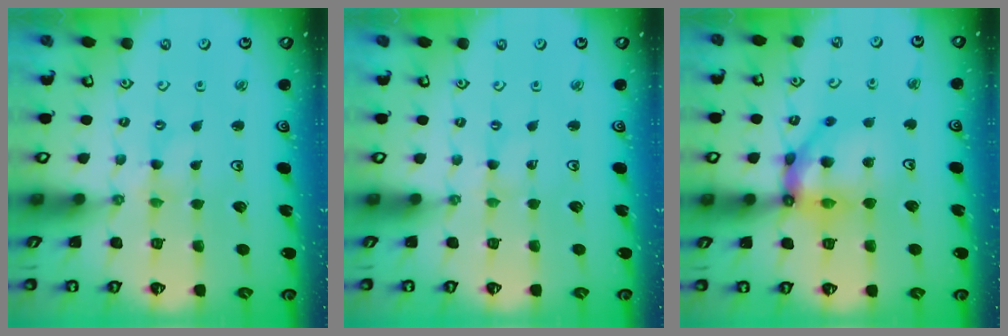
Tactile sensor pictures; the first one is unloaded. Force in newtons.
{"total": 0.0}
{"total": 14.4, "press": 14.3, "slide": 1.6}